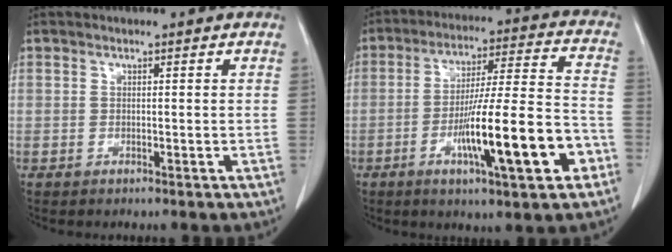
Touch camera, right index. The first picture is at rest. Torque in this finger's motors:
{"motor_torque": [1.41, -0.73, 0.50, 0.21]}